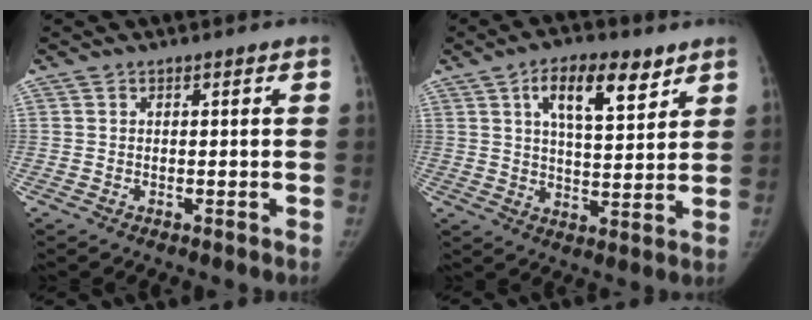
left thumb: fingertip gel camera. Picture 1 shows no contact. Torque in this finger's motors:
{"motor_torque": [-0.02, 0.09, 0.70, -0.42, 0.06]}